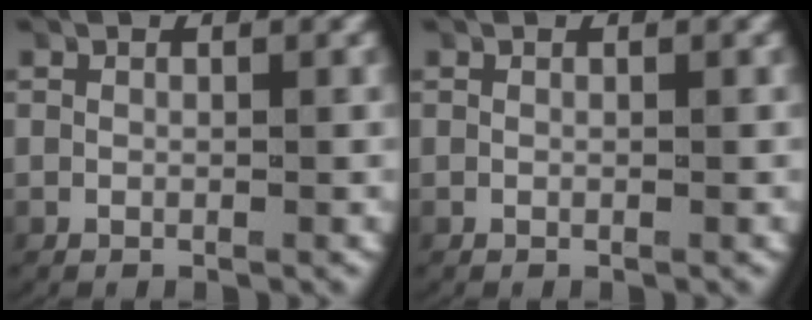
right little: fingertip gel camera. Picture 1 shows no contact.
{"total": 0.0}